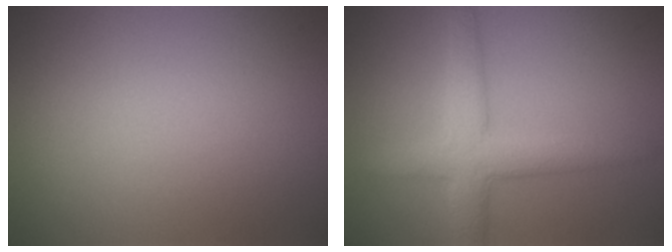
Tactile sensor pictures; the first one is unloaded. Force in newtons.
{"total": 4.6, "press": 4.6, "slide": 0.2}